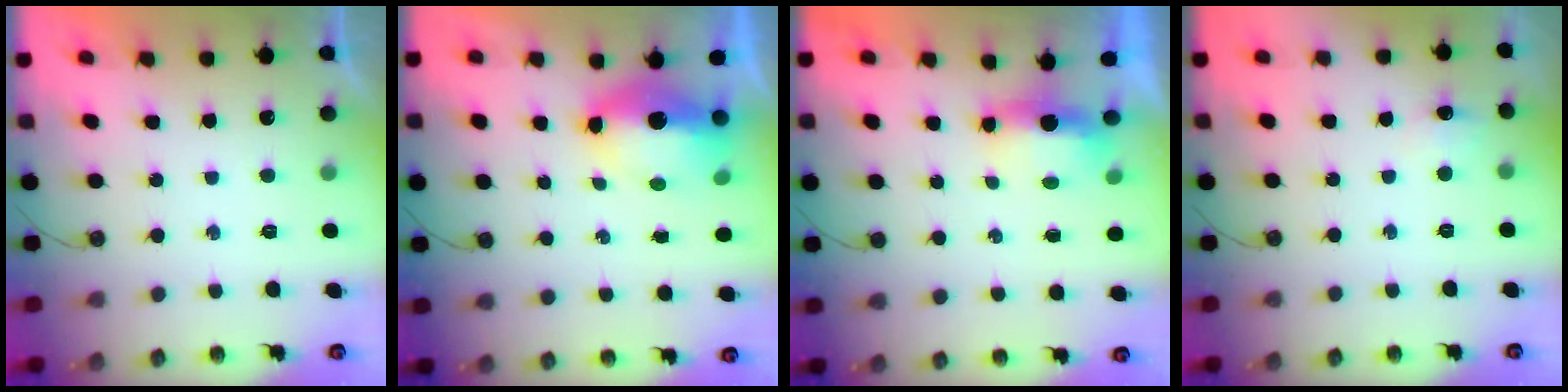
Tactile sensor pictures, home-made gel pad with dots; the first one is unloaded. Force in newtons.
{"total": 9.5, "press": 9.5, "slide": 1.0}
{"total": 5.0, "press": 4.8, "slide": 1.4}
{"total": 6.1, "press": 6.0, "slide": 1.1}